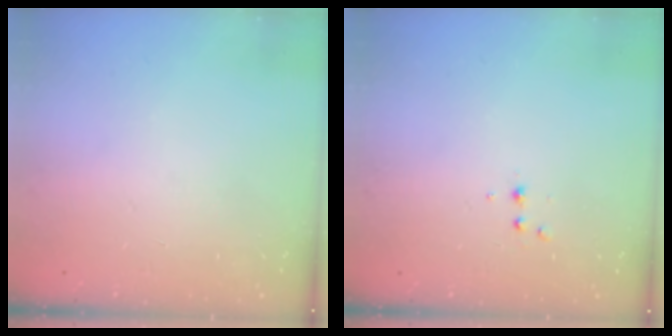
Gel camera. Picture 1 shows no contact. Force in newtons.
{"total": 3.2, "press": 3.1, "slide": 1.0}